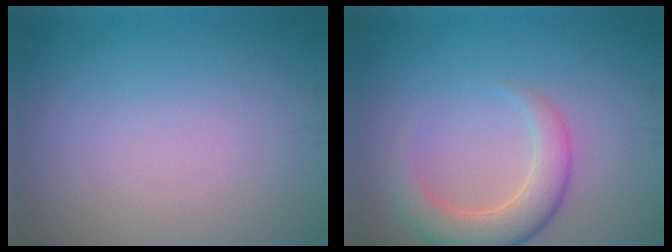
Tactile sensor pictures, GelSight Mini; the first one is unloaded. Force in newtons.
{"total": 4.4, "press": 4.4, "slide": 0.5}